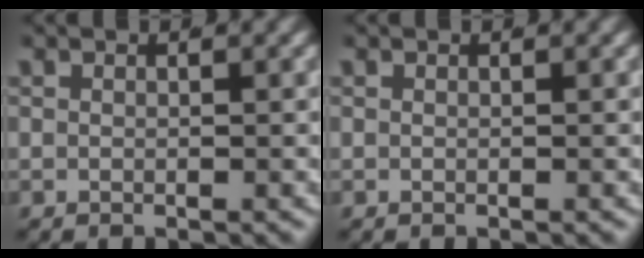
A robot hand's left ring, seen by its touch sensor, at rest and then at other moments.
{"total": 0.0}